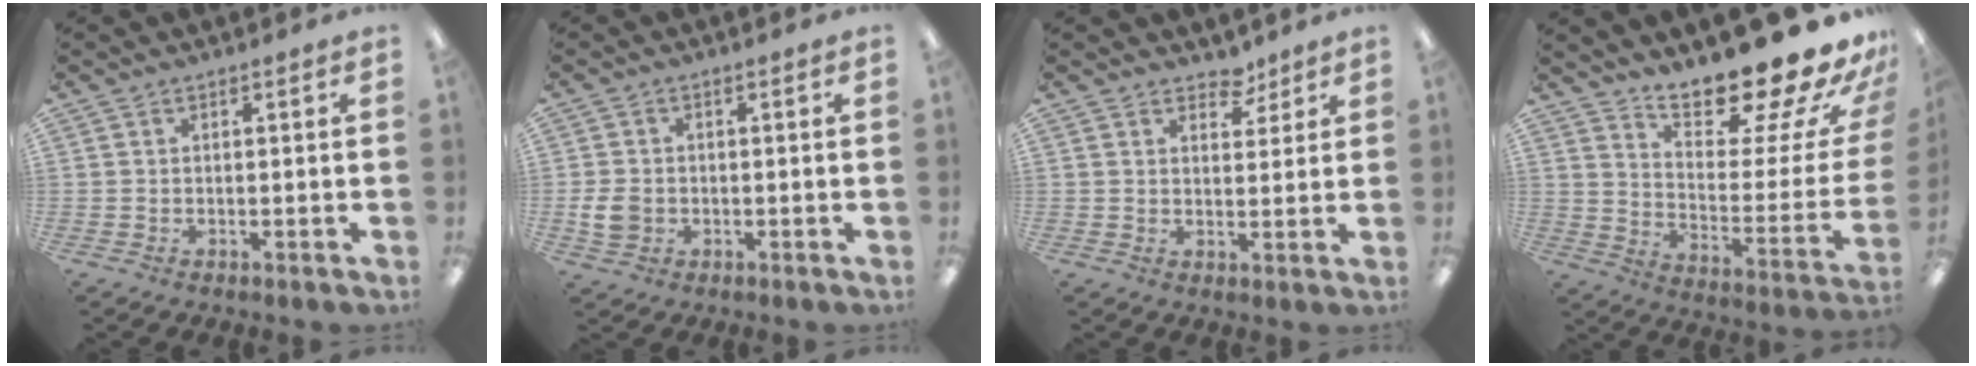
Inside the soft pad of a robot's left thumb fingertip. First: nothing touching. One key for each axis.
{"total": 4.7, "fx": -0.7, "fy": 3.8, "fz": 2.8, "tx": -0.052, "ty": 0.001, "tz": -0.013}
{"total": 4.5, "fx": 3.7, "fy": 2.4, "fz": 1.1, "tx": 0.002, "ty": -0.023, "tz": 0.062}
{"total": 20.8, "fx": 18.0, "fy": 3.8, "fz": 9.7, "tx": -0.121, "ty": -0.149, "tz": 0.286}